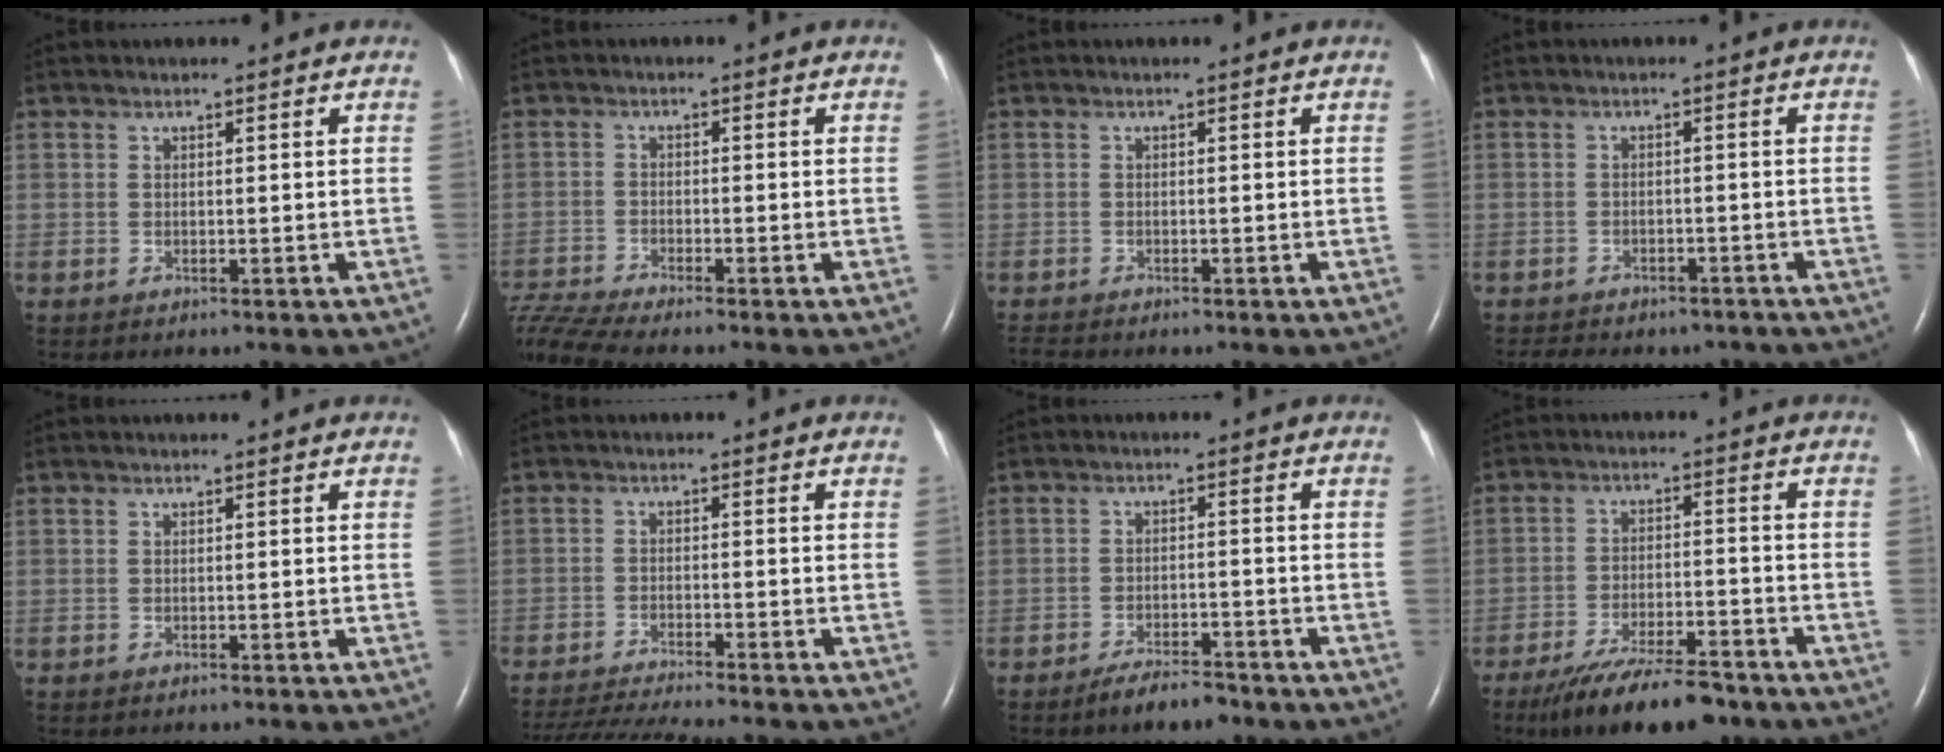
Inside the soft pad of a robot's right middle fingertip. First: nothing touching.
{"total": 7.1, "force": [-6.6, -1.1, 2.4], "torque": [-0.062, -0.009, -0.127]}
{"total": 1.2, "force": [-1.2, -0.1, 0.2], "torque": [-0.010, -0.005, -0.021]}
{"total": 9.8, "force": [-8.3, 4.1, 3.2], "torque": [-0.063, 0.003, -0.100]}
{"total": 0.0}
{"total": 10.9, "force": [-10.0, -1.1, 4.3], "torque": [-0.063, -0.023, -0.166]}
{"total": 4.5, "force": [-3.7, 1.0, 2.3], "torque": [-0.046, -0.003, -0.062]}
{"total": 12.8, "force": [-10.3, 2.6, 7.2], "torque": [-0.123, -0.020, -0.167]}